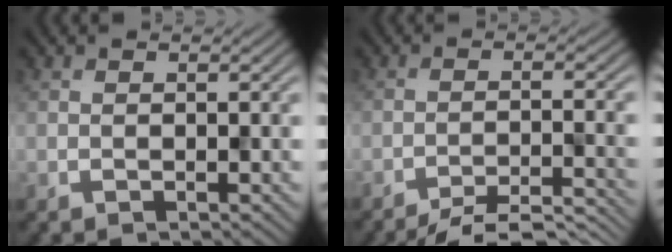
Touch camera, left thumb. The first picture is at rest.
{"total": 6.6, "force": [-5.8, 0.9, 3.1], "torque": [-0.058, 0.001, -0.085]}